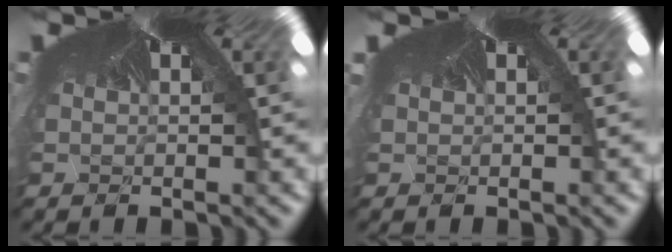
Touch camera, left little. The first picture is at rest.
{"total": 0.0}